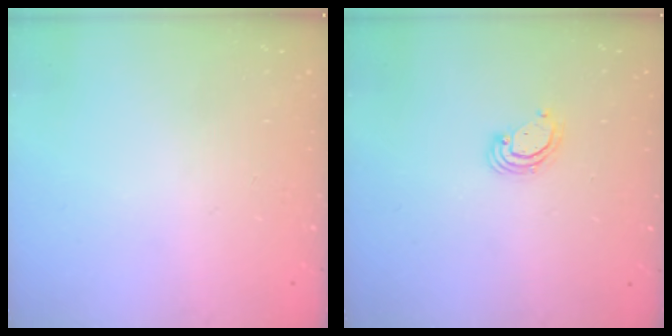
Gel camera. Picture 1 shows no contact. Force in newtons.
{"total": 3.5, "press": 3.5, "slide": 0.1}